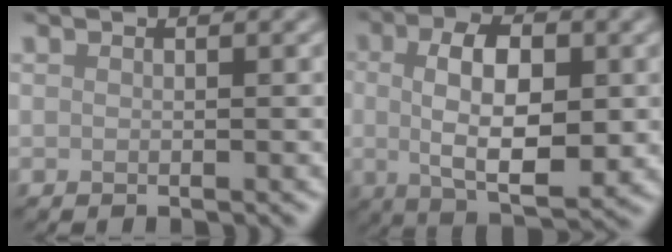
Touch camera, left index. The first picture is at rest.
{"total": 8.2, "force": [0.3, 3.8, 7.3], "torque": [-0.118, 0.001, 0.001]}